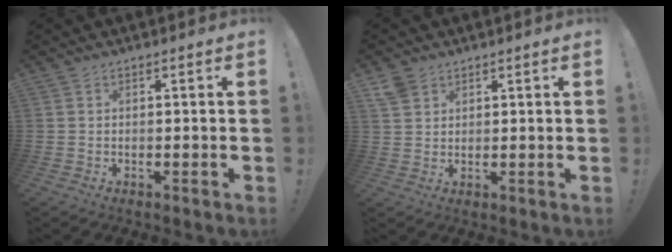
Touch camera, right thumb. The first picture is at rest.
{"total": 4.1, "force": [2.9, 2.6, 1.4], "torque": [-0.026, -0.011, 0.055]}